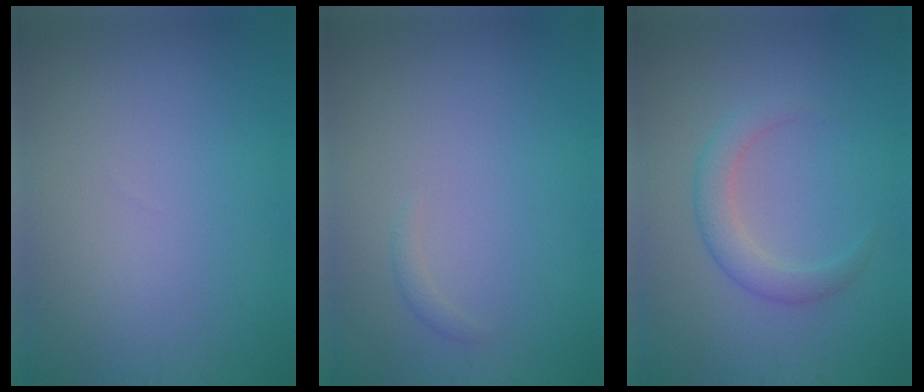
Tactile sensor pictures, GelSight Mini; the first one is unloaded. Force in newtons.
{"total": 0.7, "press": 0.7, "slide": 0.0}
{"total": 2.6, "press": 2.6, "slide": 0.1}